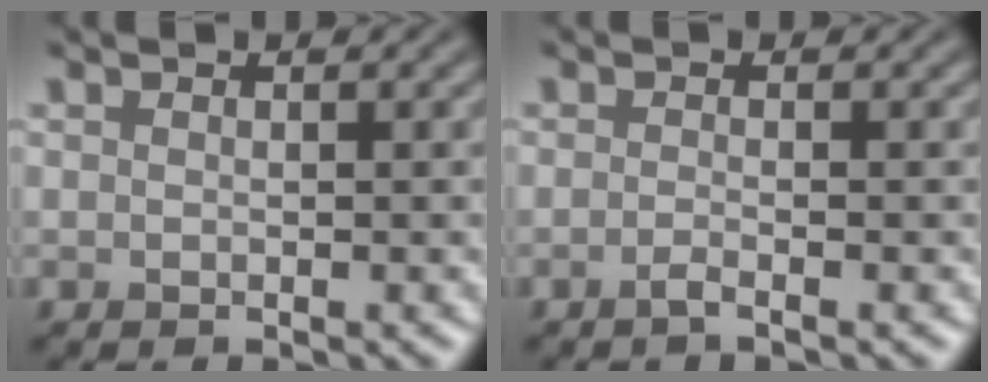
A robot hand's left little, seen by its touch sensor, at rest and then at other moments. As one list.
[{"total": 1.0, "force": [-0.9, -0.1, 0.5], "torque": [-0.012, -0.004, -0.020]}]